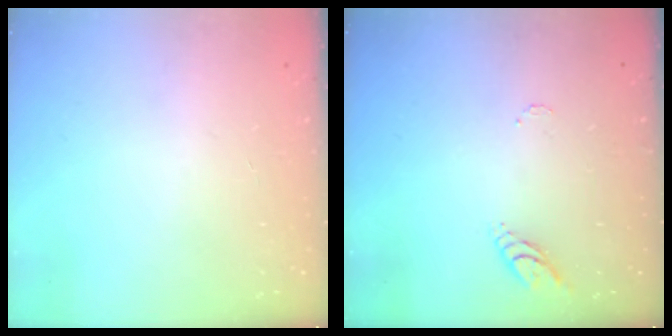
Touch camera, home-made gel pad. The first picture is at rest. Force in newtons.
{"total": 4.8, "press": 4.8, "slide": 0.4}